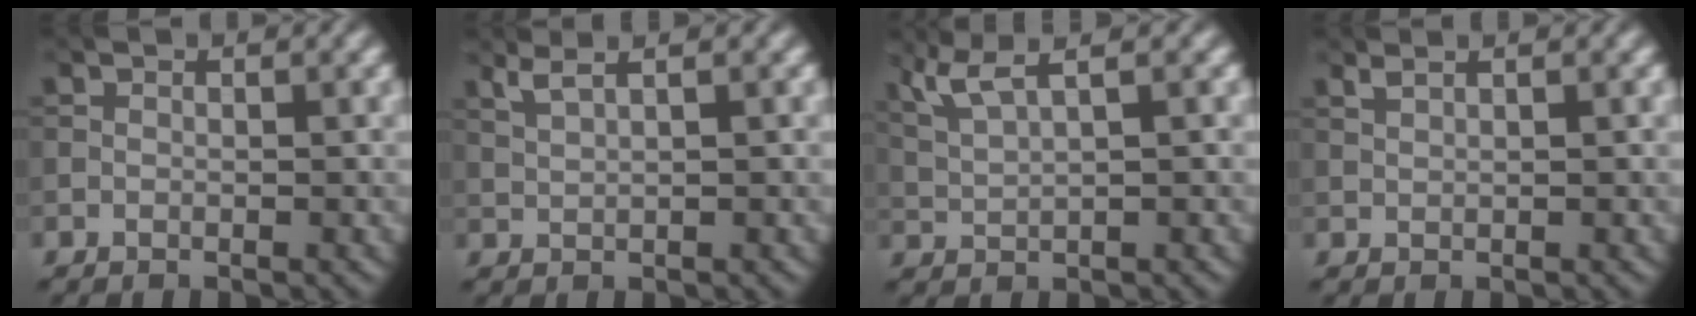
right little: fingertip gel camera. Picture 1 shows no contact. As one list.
[{"total": 2.5, "force": [1.6, 0.7, 1.7], "torque": [-0.030, 0.006, 0.026]}, {"total": 4.0, "force": [2.5, 0.9, 3.0], "torque": [-0.062, 0.013, 0.054]}, {"total": 1.1, "force": [0.9, 0.2, 0.6], "torque": [-0.011, 0.001, 0.016]}]